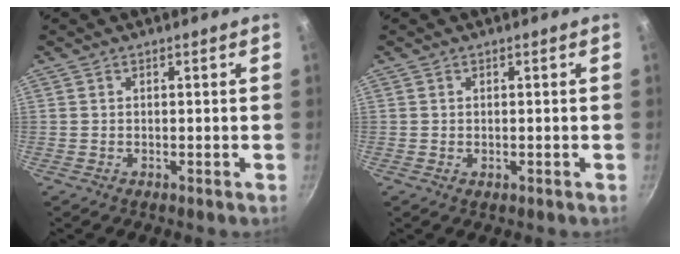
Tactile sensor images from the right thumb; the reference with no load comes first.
{"total": 0.7, "force": [-0.1, 0.4, 0.5], "torque": [-0.008, 0.001, -0.001]}